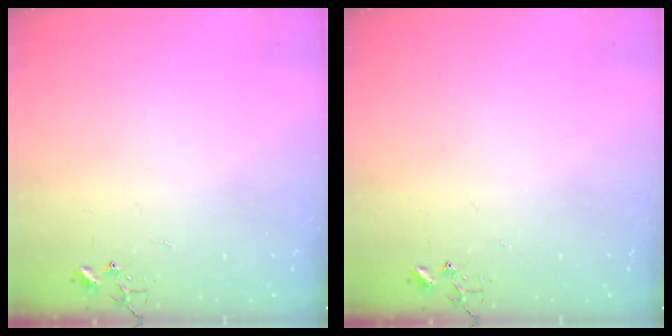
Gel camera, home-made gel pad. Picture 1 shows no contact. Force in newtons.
{"total": 0.0}